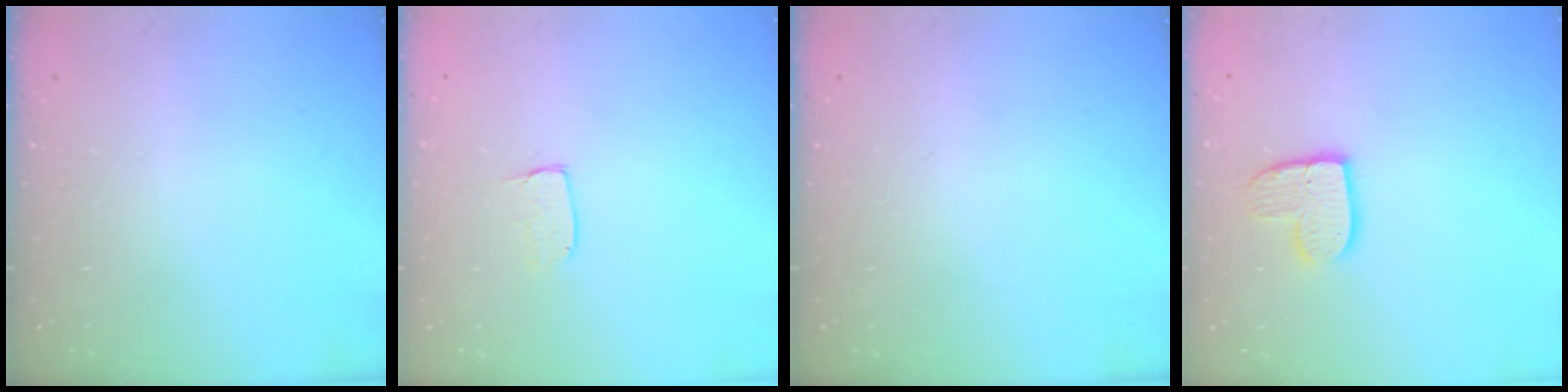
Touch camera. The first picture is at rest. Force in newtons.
{"total": 4.9, "press": 4.8, "slide": 0.4}
{"total": 0.0}
{"total": 10.7, "press": 10.7, "slide": 1.0}